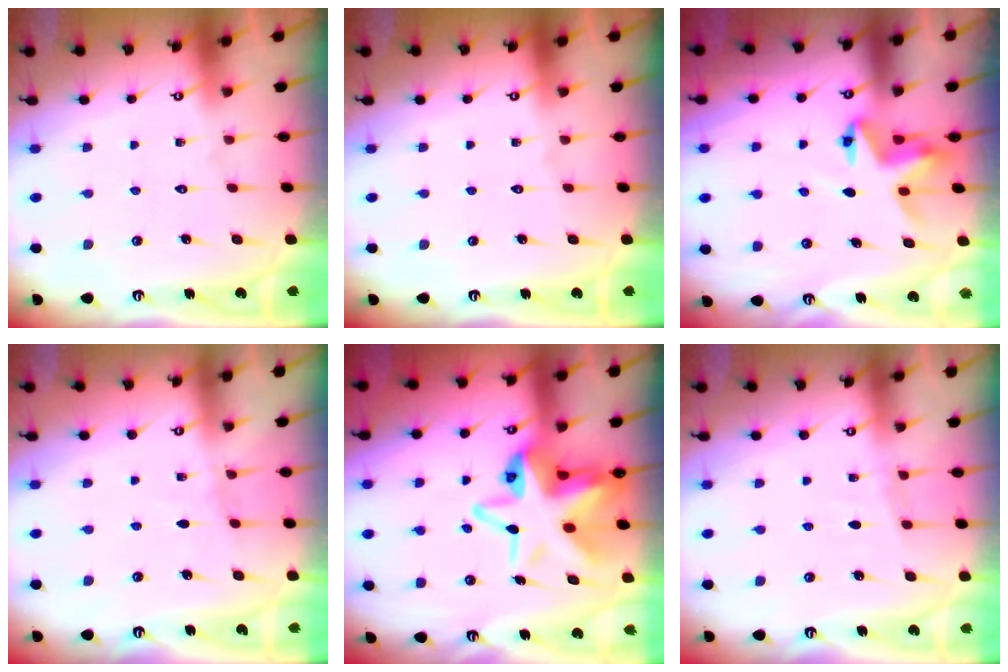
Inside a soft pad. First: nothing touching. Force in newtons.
{"total": 0.0}
{"total": 5.1, "press": 5.1, "slide": 0.0}
{"total": 3.3, "press": 3.3, "slide": 0.4}
{"total": 15.6, "press": 15.4, "slide": 2.7}
{"total": 3.0, "press": 3.0, "slide": 0.4}